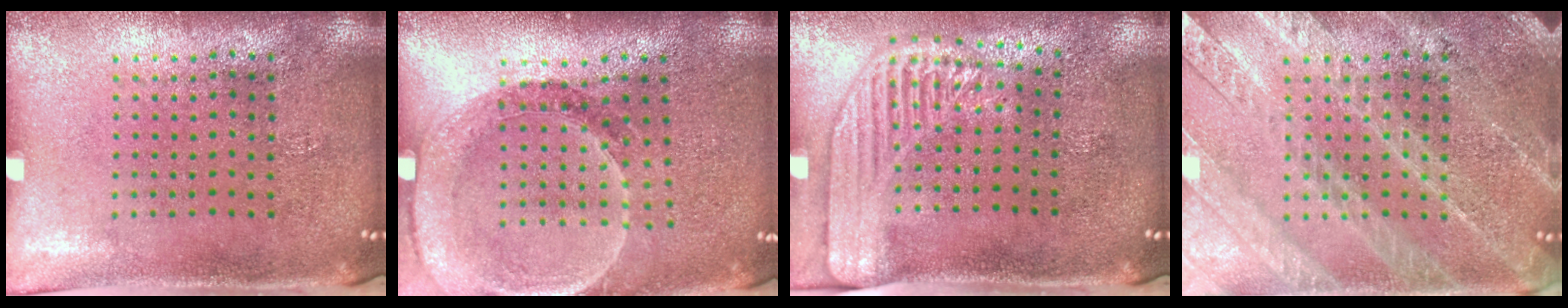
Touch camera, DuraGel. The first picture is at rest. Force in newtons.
{"total": 1.4, "press": 1.4, "slide": 0.1}
{"total": 2.2, "press": 1.9, "slide": 1.2}
{"total": 4.6, "press": 4.6, "slide": 0.7}